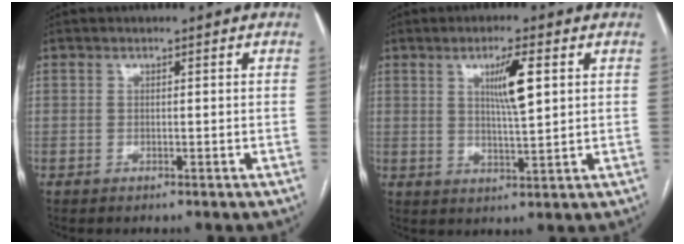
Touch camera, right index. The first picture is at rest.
{"total": 6.2, "force": [2.1, 0.5, 5.8], "torque": [-0.101, -0.002, 0.036]}